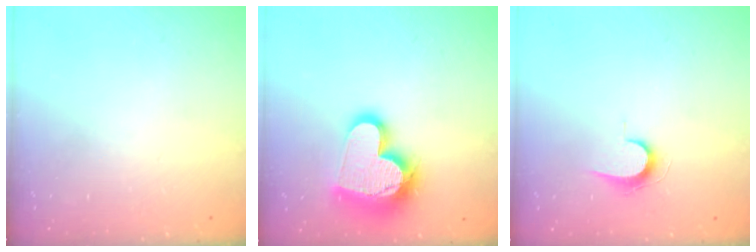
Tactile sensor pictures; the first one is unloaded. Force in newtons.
{"total": 17.9, "press": 17.8, "slide": 1.7}
{"total": 5.9, "press": 5.9, "slide": 0.6}